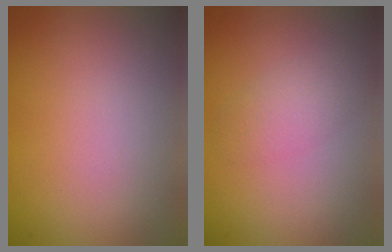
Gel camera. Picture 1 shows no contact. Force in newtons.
{"total": 2.2, "press": 2.2, "slide": 0.1}